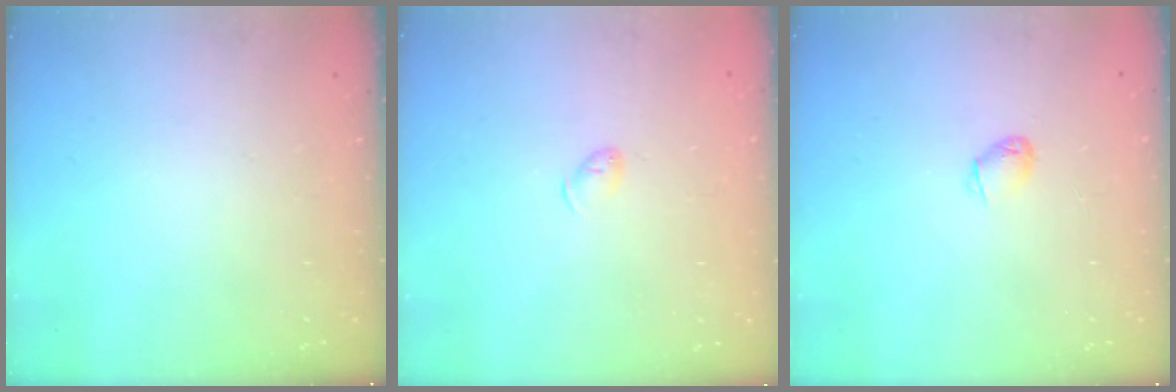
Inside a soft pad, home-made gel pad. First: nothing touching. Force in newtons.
{"total": 4.0, "press": 3.9, "slide": 0.7}
{"total": 2.3, "press": 2.3, "slide": 0.5}